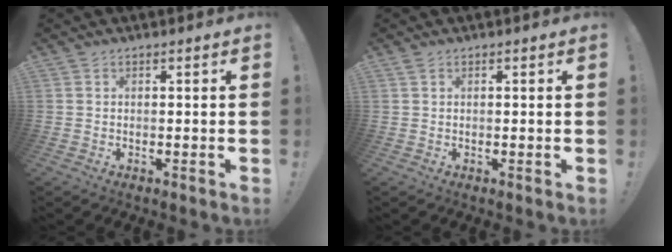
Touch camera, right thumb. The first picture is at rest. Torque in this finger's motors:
{"motor_torque": [0.10, -0.02, 0.29, 0.09, 0.00]}